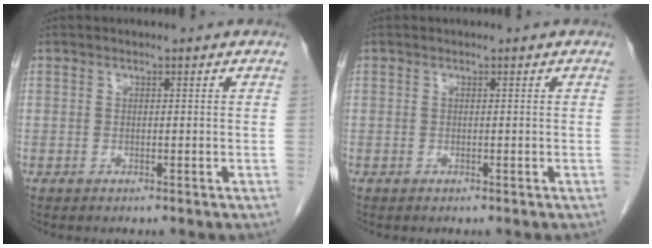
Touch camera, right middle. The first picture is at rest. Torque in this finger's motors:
{"motor_torque": [1.18, -0.96, -0.01, 0.01]}